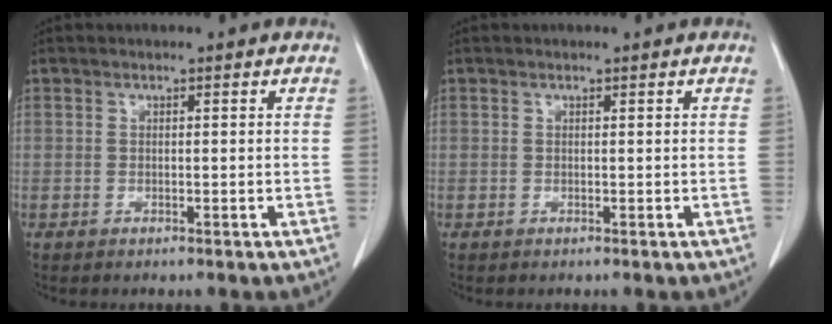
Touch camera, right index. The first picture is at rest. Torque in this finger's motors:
{"motor_torque": [-0.06, -0.01, 0.01, 0.01]}